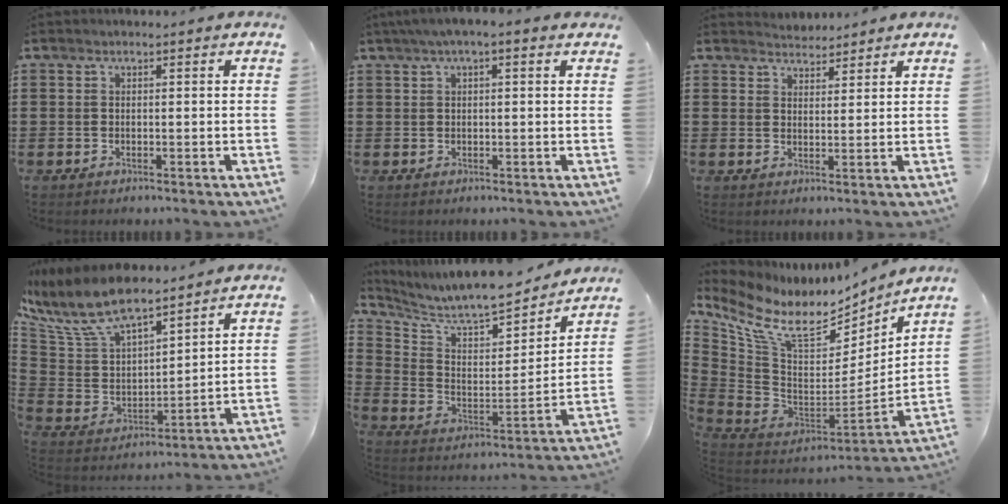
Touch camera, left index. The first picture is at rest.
{"total": 2.1, "force": [0.8, 0.5, 1.8], "torque": [-0.034, 0.004, 0.014]}
{"total": 2.8, "force": [2.8, 0.4, -0.3], "torque": [-0.002, -0.006, 0.052]}
{"total": 10.6, "force": [8.6, 3.2, 5.4], "torque": [-0.146, -0.041, 0.150]}
{"total": 8.1, "force": [7.8, 1.0, 2.0], "torque": [-0.081, -0.063, 0.130]}
{"total": 12.8, "force": [8.3, 6.1, 7.7], "torque": [-0.190, -0.060, 0.143]}